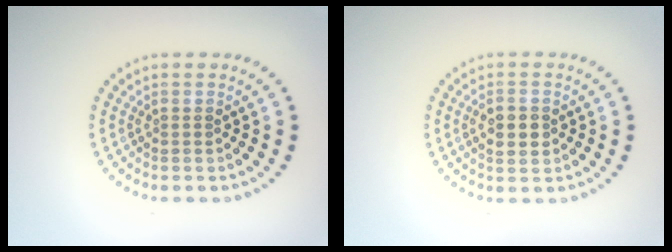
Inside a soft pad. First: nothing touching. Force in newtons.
{"total": 2.6, "press": 2.6, "slide": 0.1}